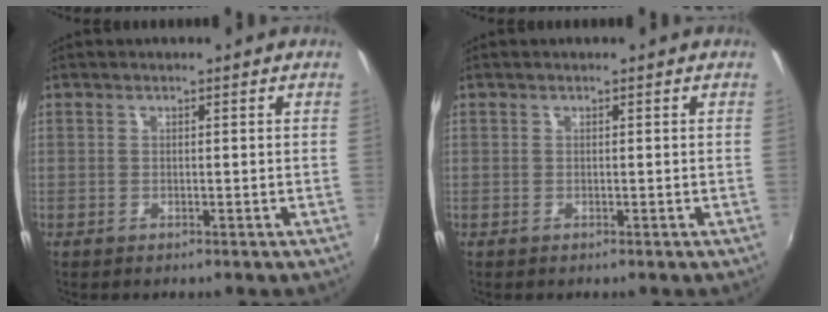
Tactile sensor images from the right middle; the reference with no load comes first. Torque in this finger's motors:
{"motor_torque": [-0.01, 0.00, -0.01, 0.00]}